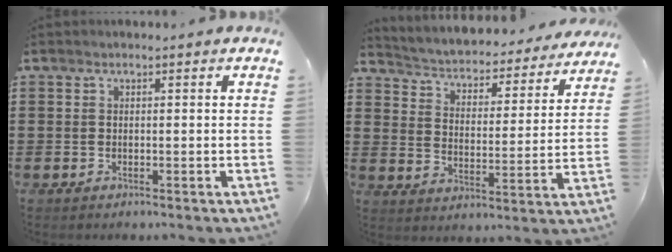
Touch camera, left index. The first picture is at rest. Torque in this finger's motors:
{"motor_torque": [1.06, -1.08, 0.42, 0.09]}